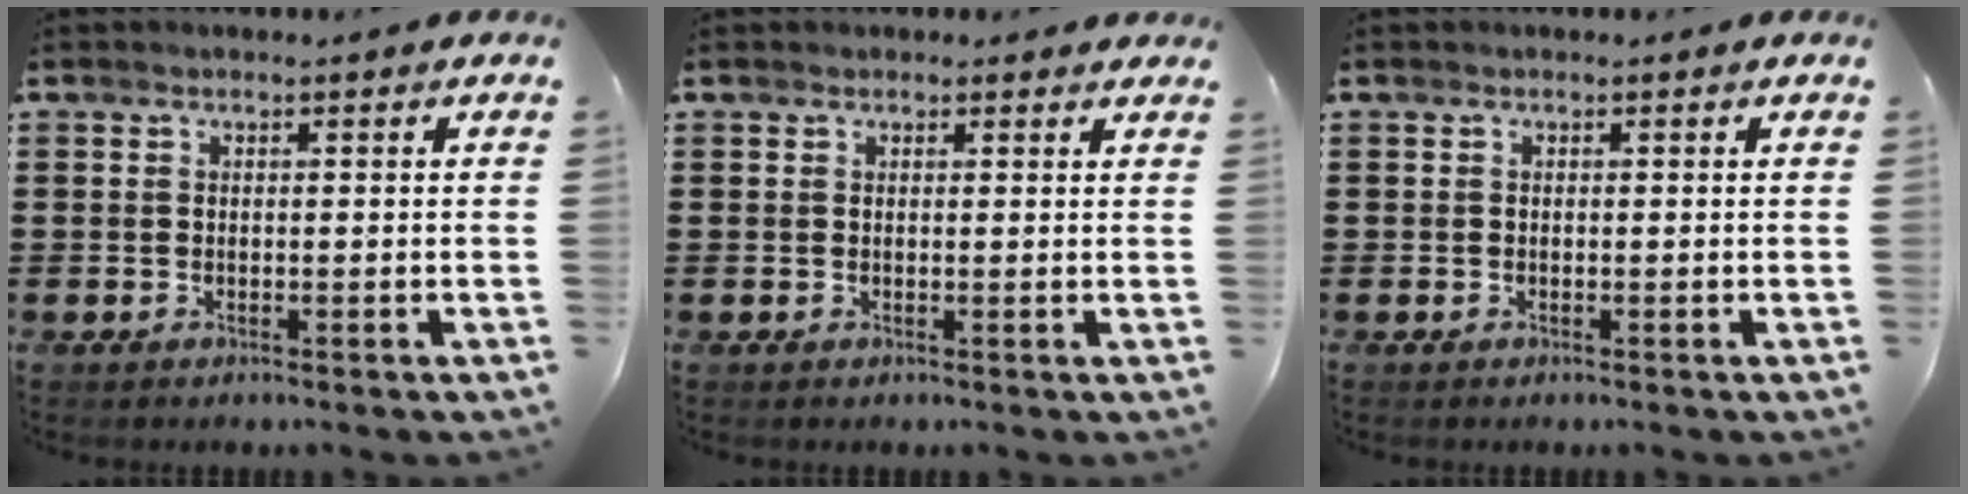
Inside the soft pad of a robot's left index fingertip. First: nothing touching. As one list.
[{"total": 0.9, "force": [0.8, 0.3, 0.2], "torque": [-0.005, 0.004, 0.016]}, {"total": 0.0}]